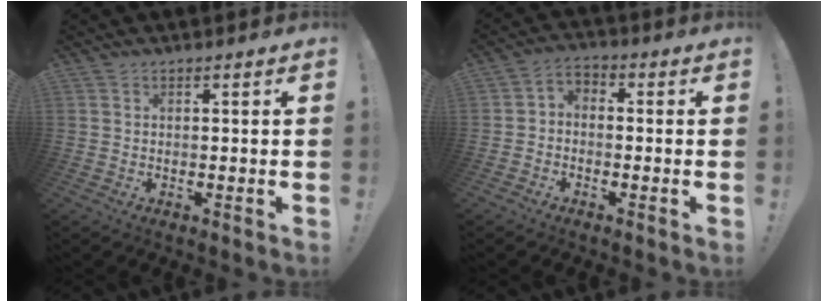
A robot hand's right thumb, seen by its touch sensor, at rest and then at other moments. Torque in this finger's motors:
{"motor_torque": [0.56, 0.19, -0.03, 0.09, 0.03]}